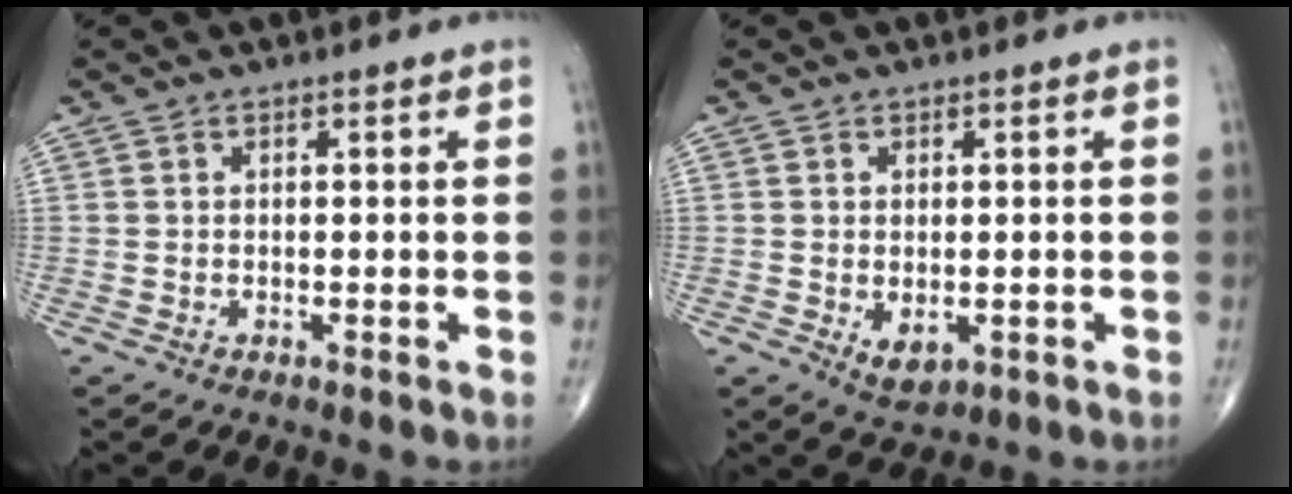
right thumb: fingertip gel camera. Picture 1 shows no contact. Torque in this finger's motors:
{"motor_torque": [-0.32, 0.07, -0.08, 0.18, 0.09]}